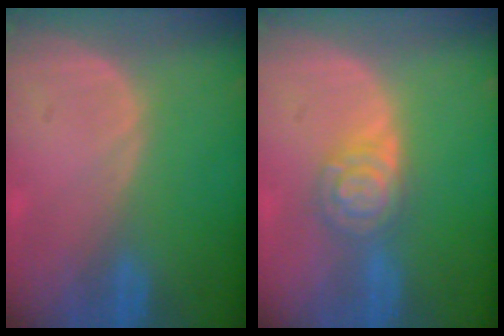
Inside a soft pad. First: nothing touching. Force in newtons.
{"total": 5.5, "press": 5.5, "slide": 0.2}